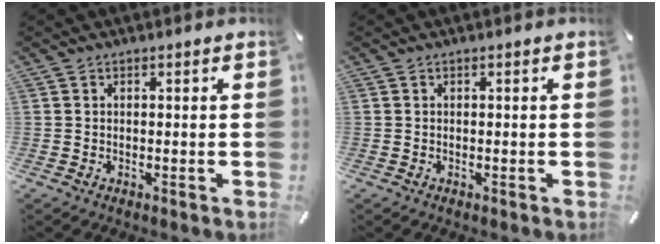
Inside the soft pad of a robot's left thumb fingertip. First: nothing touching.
{"total": 0.0}